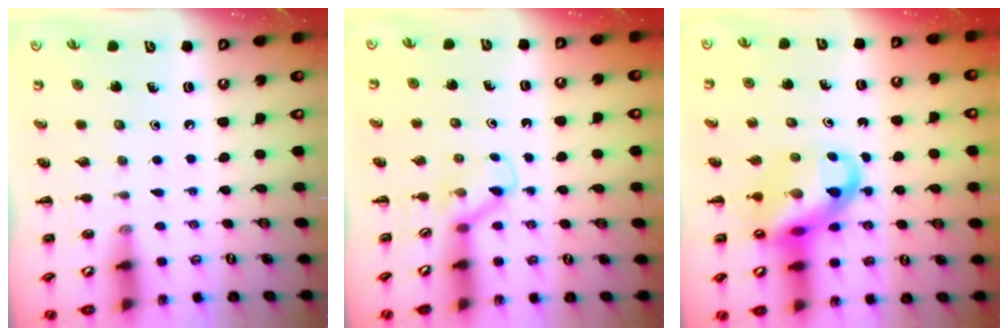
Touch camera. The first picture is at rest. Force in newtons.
{"total": 2.6, "press": 2.4, "slide": 0.9}
{"total": 13.4, "press": 12.9, "slide": 3.5}